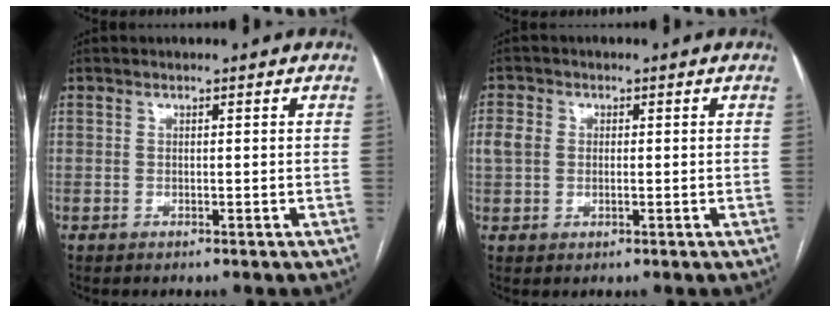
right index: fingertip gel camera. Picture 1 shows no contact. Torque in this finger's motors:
{"motor_torque": [0.40, 0.25, 0.24, 0.04]}